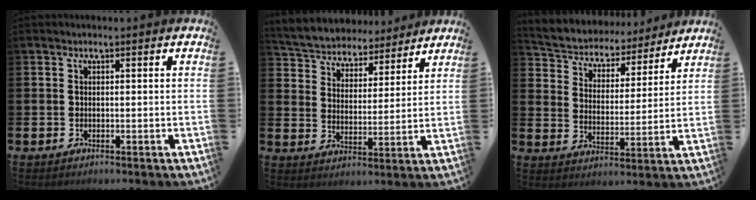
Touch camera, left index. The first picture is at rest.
{"total": 5.3, "force": [5.0, 1.8, -0.2], "torque": [-0.032, -0.041, 0.085]}
{"total": 5.7, "force": [5.3, 2.2, 0.4], "torque": [-0.043, -0.041, 0.089]}